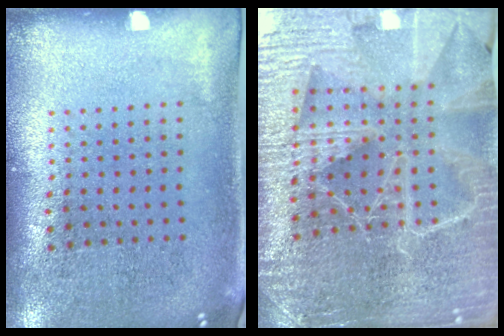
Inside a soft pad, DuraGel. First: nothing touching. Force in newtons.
{"total": 4.9, "press": 4.5, "slide": 2.0}